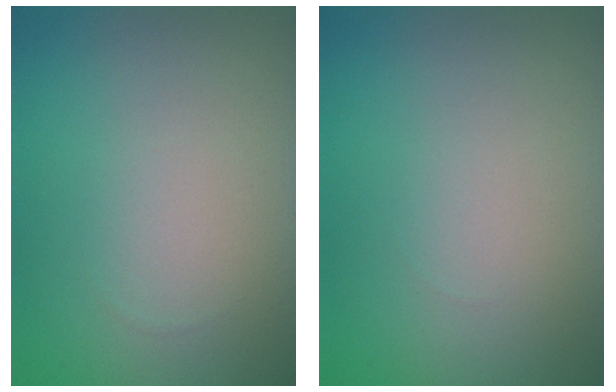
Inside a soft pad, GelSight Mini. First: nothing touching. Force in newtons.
{"total": 0.0}